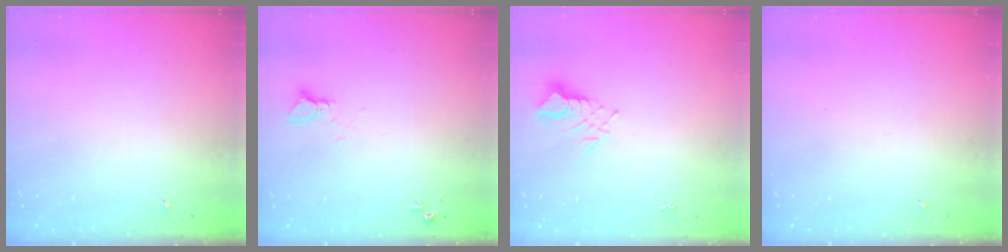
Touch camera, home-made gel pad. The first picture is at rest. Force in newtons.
{"total": 2.2, "press": 2.2, "slide": 0.1}
{"total": 3.7, "press": 3.7, "slide": 0.2}
{"total": 0.0}